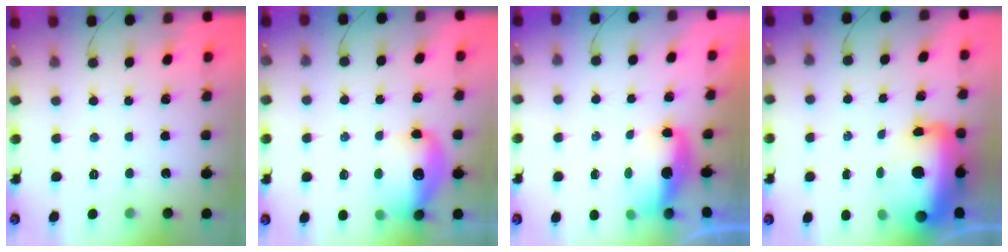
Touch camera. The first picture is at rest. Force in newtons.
{"total": 12.4, "press": 12.0, "slide": 2.8}
{"total": 7.1, "press": 7.1, "slide": 0.7}
{"total": 25.7, "press": 22.0, "slide": 13.2}